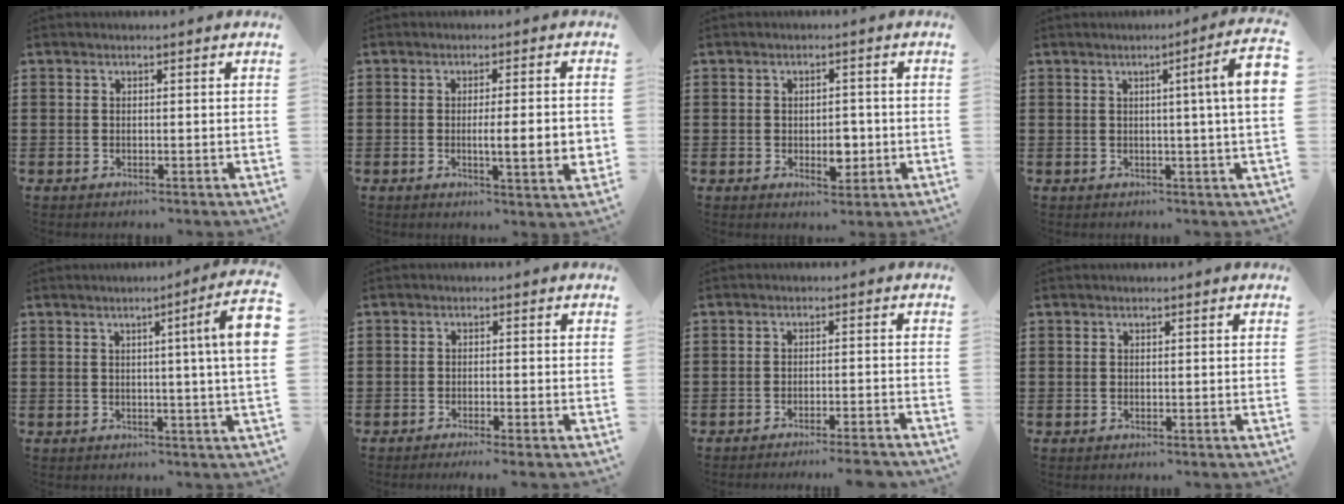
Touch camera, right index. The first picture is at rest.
{"total": 6.3, "force": [-0.7, 0.5, 6.2], "torque": [-0.097, -0.010, -0.014]}
{"total": 4.2, "force": [-0.9, 2.2, 3.4], "torque": [-0.046, -0.005, -0.017]}
{"total": 6.3, "force": [1.1, -0.6, 6.2], "torque": [-0.098, -0.016, 0.011]}
{"total": 7.1, "force": [1.4, -0.5, 6.9], "torque": [-0.111, -0.014, 0.017]}
{"total": 1.2, "force": [-1.0, -0.2, 0.6], "torque": [-0.011, -0.002, -0.019]}
{"total": 2.8, "force": [-2.6, -0.4, 1.0], "torque": [-0.018, -0.002, -0.052]}
{"total": 0.0}